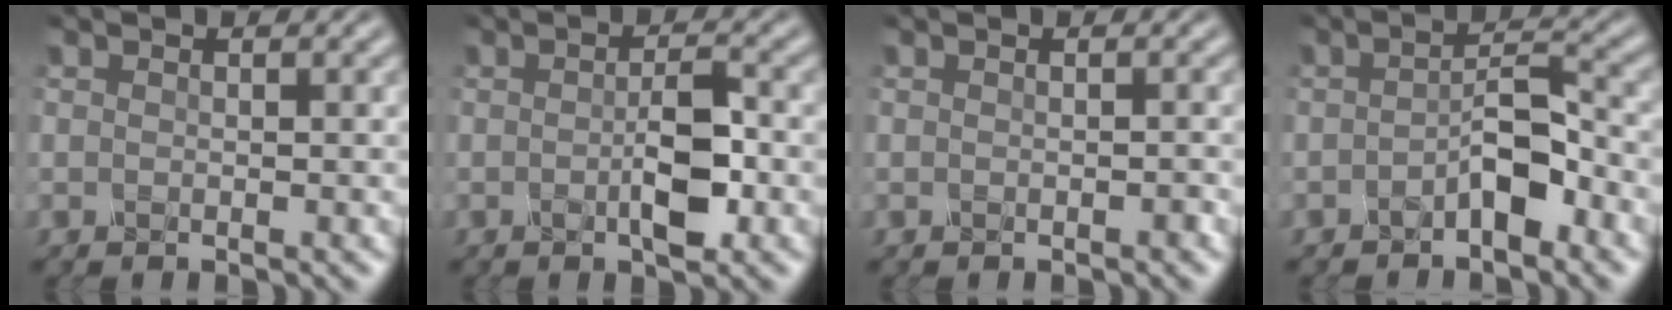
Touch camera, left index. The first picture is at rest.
{"total": 2.6, "force": [-0.7, 0.4, 2.4], "torque": [-0.057, 0.001, -0.008]}
{"total": 0.8, "force": [-0.7, 0.0, 0.4], "torque": [0.000, 0.006, -0.005]}
{"total": 2.4, "force": [-1.6, 0.3, 1.8], "torque": [-0.045, 0.013, -0.026]}